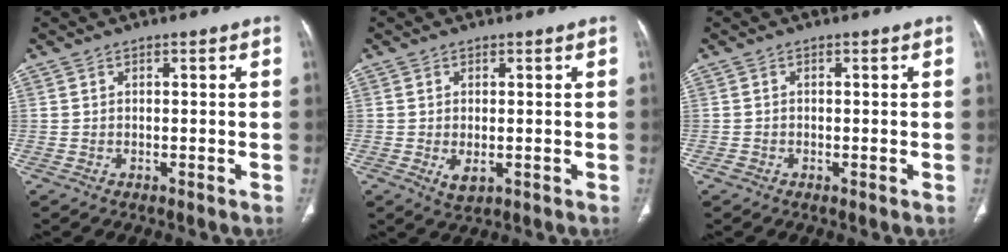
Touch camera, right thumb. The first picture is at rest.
{"total": 2.9, "force": [-0.6, 1.4, 2.4], "torque": [-0.043, -0.008, -0.003]}
{"total": 0.8, "force": [-0.4, 0.6, 0.4], "torque": [-0.004, -0.001, -0.008]}